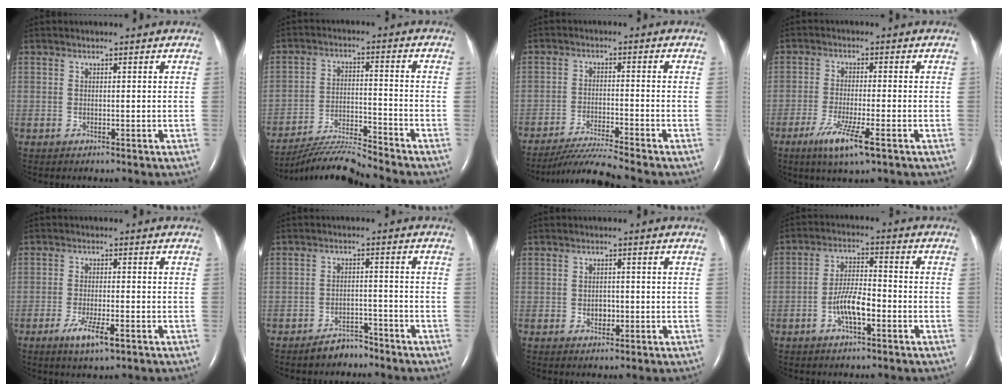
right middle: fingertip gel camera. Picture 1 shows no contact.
{"total": 9.1, "force": [-8.8, -2.0, 1.1], "torque": [-0.023, -0.001, -0.162]}
{"total": 6.8, "force": [-6.1, -2.2, 1.9], "torque": [-0.037, -0.024, -0.114]}
{"total": 6.9, "force": [-3.8, 0.3, 5.8], "torque": [-0.116, -0.018, -0.066]}
{"total": 5.0, "force": [-2.7, 0.8, 4.2], "torque": [-0.085, -0.008, -0.046]}
{"total": 3.7, "force": [-3.3, 1.5, 0.9], "torque": [-0.019, 0.003, -0.052]}
{"total": 1.9, "force": [-0.5, 1.4, 1.2], "torque": [-0.019, 0.003, -0.004]}
{"total": 6.4, "force": [-2.4, 1.9, 5.6], "torque": [-0.112, 0.010, -0.046]}